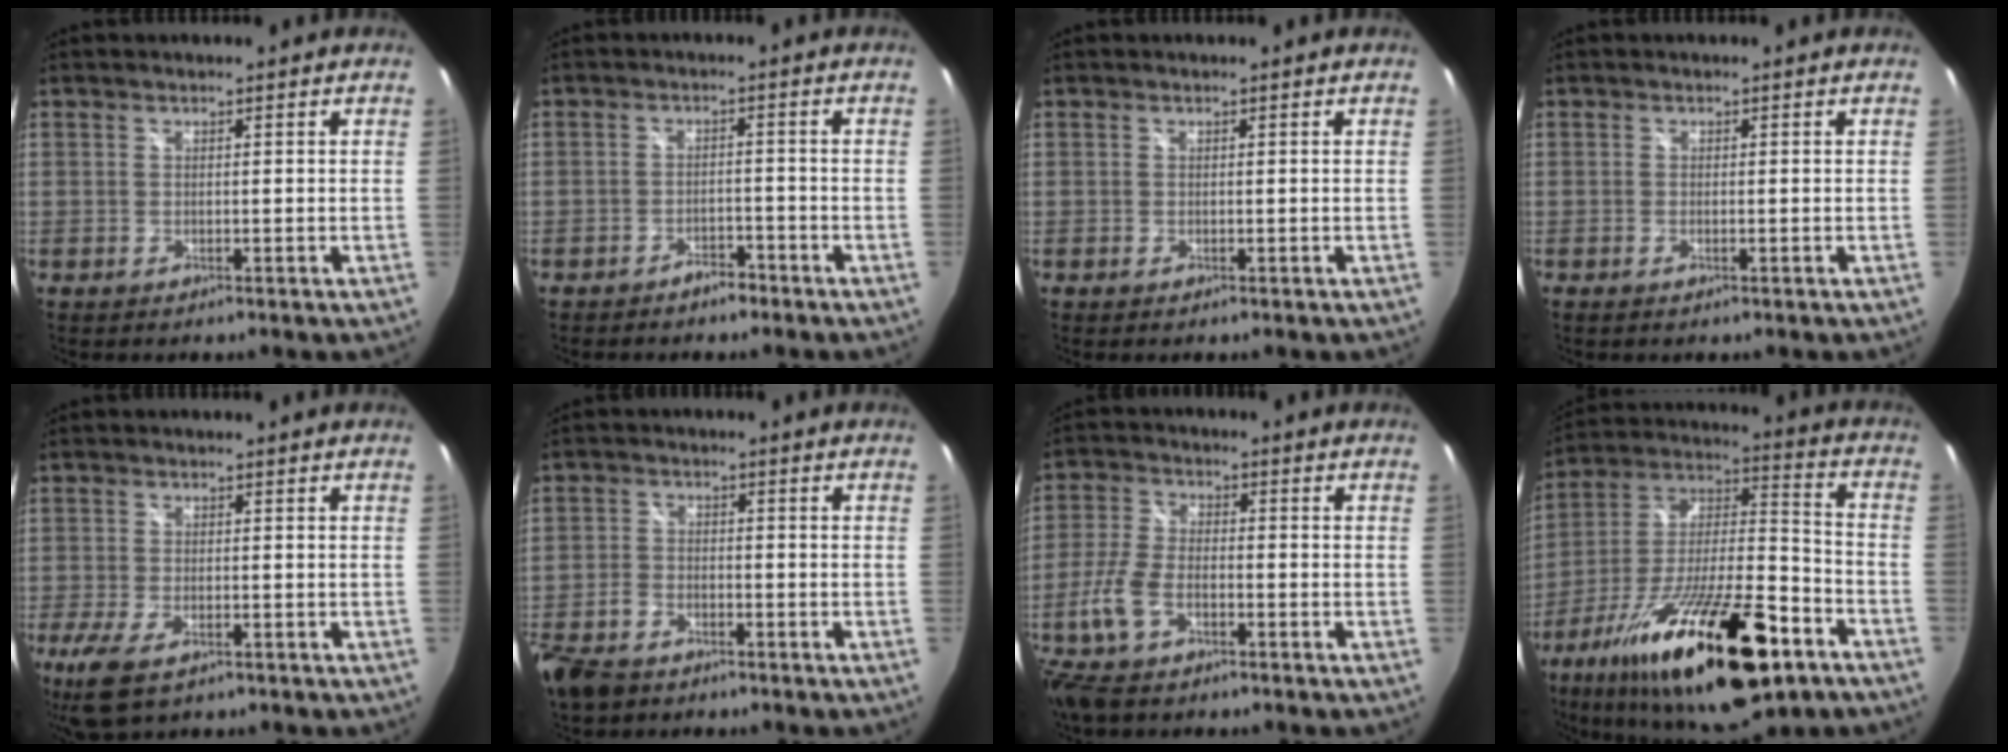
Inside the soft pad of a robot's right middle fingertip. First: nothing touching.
{"total": 3.0, "force": [-2.5, 1.4, 0.8], "torque": [-0.019, 0.008, -0.033]}
{"total": 0.0}
{"total": 0.8, "force": [-0.4, 0.0, 0.7], "torque": [-0.012, 0.000, -0.008]}
{"total": 7.0, "force": [-3.9, 3.1, 4.9], "torque": [-0.117, -0.026, -0.072]}
{"total": 8.1, "force": [-5.6, 4.8, 3.4], "torque": [-0.101, 0.000, -0.105]}
{"total": 9.9, "force": [-5.8, 4.7, 6.4], "torque": [-0.153, -0.007, -0.117]}
{"total": 30.5, "force": [-16.6, 9.3, 23.9], "torque": [-0.417, -0.036, -0.272]}